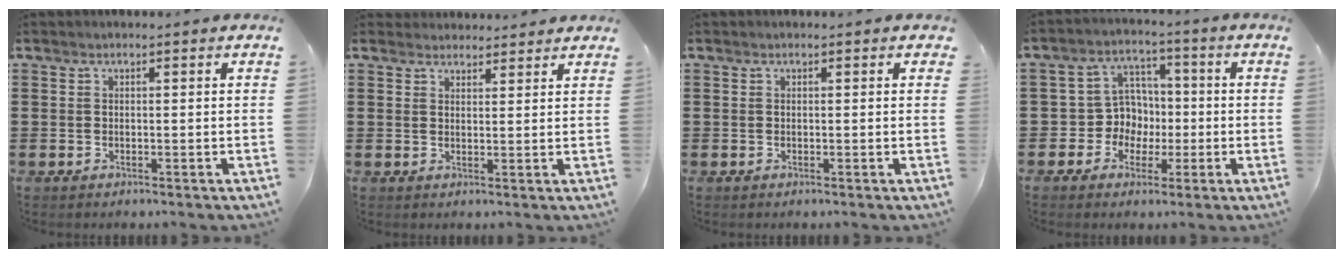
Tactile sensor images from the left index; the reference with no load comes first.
{"total": 2.4, "force": [2.4, 0.5, -0.2], "torque": [-0.002, -0.001, 0.046]}
{"total": 0.0}
{"total": 6.7, "force": [-0.8, 6.5, 1.5], "torque": [-0.061, 0.007, -0.017]}